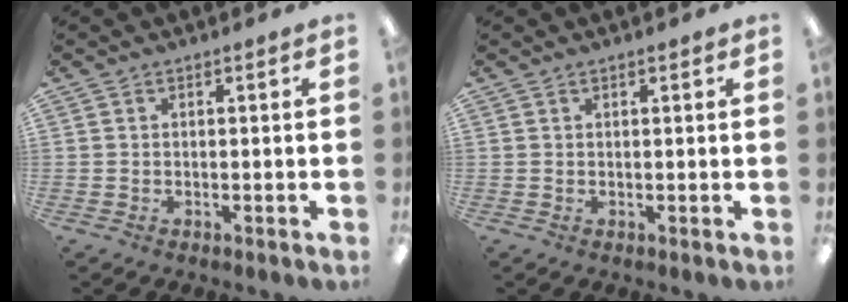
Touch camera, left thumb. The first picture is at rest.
{"total": 0.6, "force": [0.4, 0.2, 0.3], "torque": [-0.007, 0.002, 0.008]}